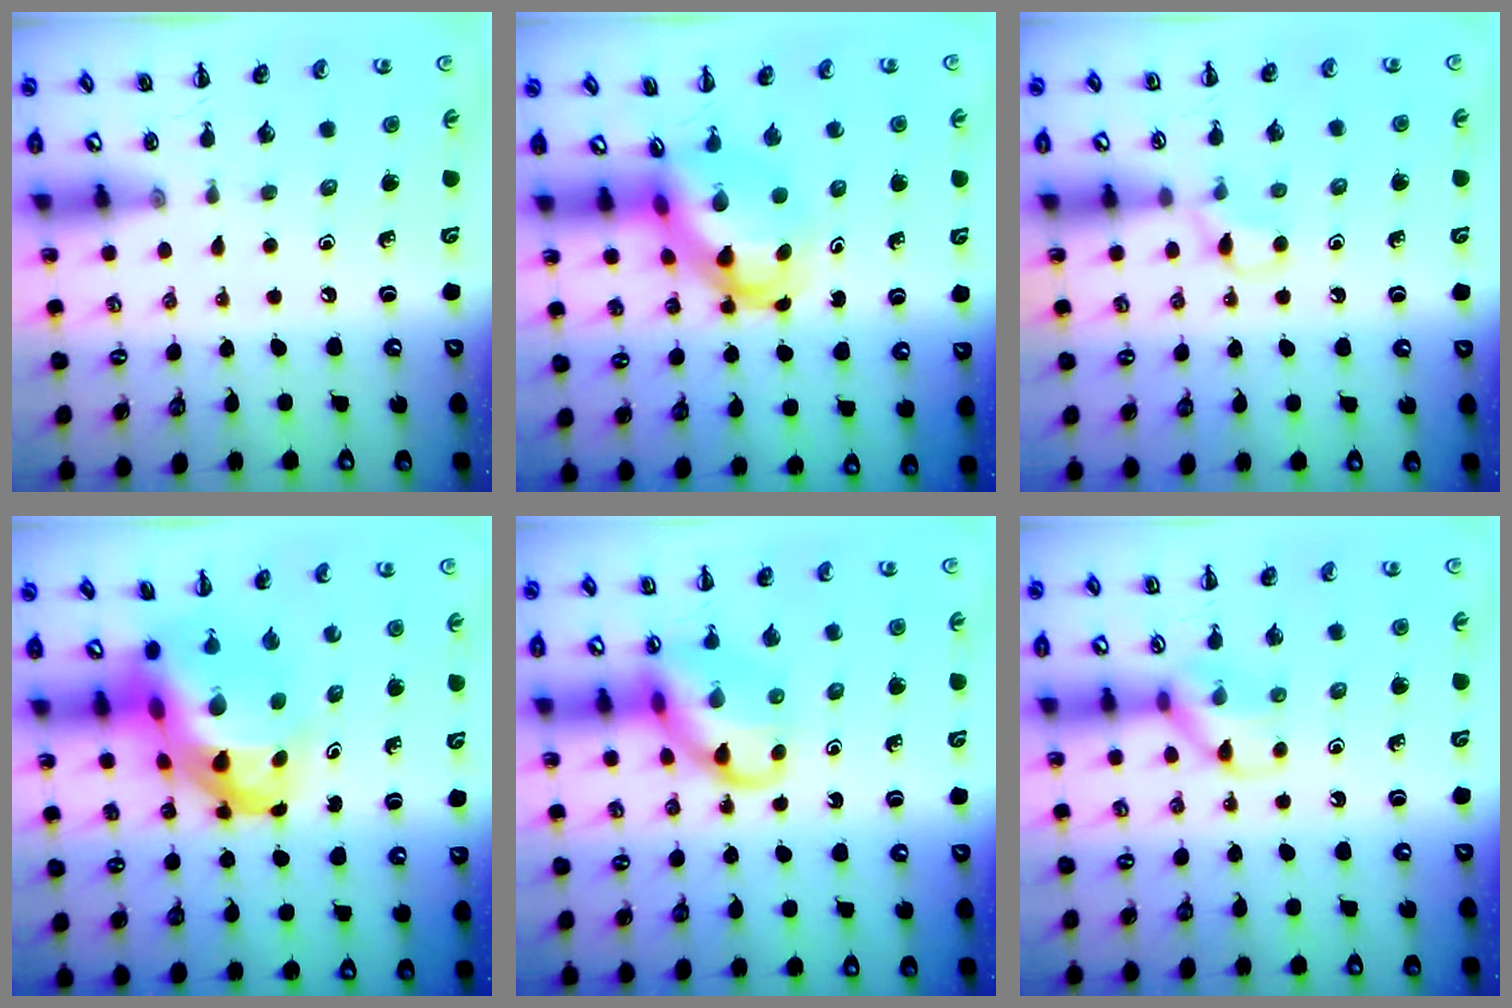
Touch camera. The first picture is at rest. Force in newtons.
{"total": 4.6, "press": 4.4, "slide": 1.1}
{"total": 5.5, "press": 5.2, "slide": 1.9}
{"total": 10.8, "press": 10.4, "slide": 2.9}
{"total": 11.8, "press": 11.7, "slide": 1.6}
{"total": 9.1, "press": 9.1, "slide": 0.6}